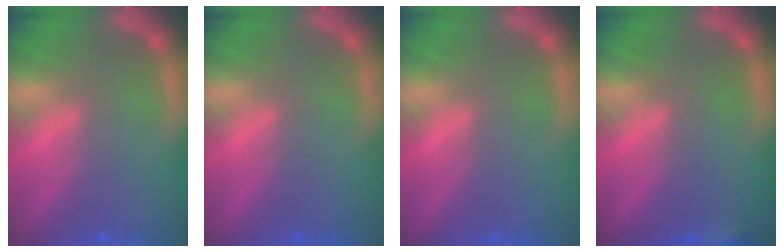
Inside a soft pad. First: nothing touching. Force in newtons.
{"total": 0.0}
{"total": 0.0}
{"total": 1.4}